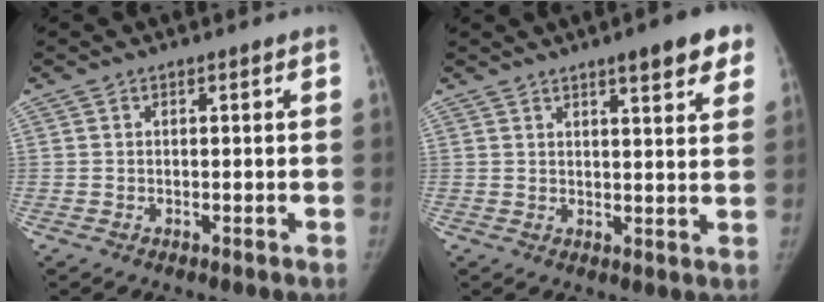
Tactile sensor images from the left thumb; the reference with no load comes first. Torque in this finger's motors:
{"motor_torque": [1.20, 1.09, 0.67, -0.85, -0.04]}